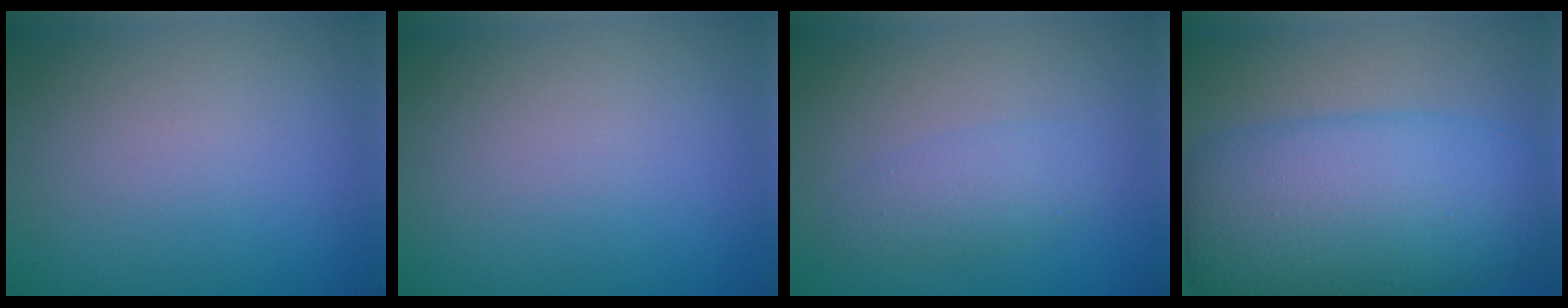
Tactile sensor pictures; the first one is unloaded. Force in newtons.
{"total": 0.0}
{"total": 2.3, "press": 2.3, "slide": 0.1}
{"total": 11.8, "press": 11.8, "slide": 0.2}